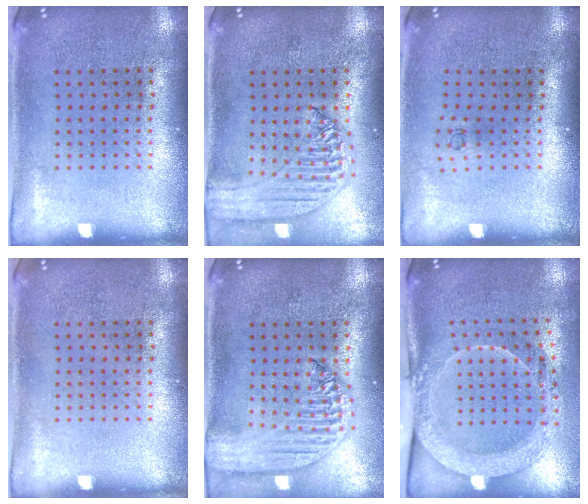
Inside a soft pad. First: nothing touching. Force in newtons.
{"total": 1.5, "press": 1.4, "slide": 0.3}
{"total": 0.6, "press": 0.2, "slide": 0.5}
{"total": 0.0}
{"total": 2.6, "press": 2.1, "slide": 1.4}
{"total": 2.0, "press": 2.0, "slide": 0.3}